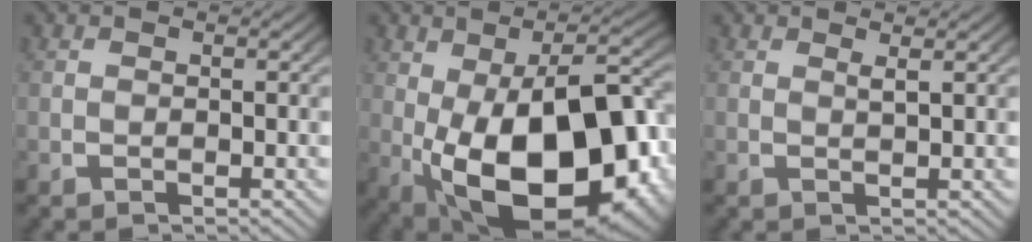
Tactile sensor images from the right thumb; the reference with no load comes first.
{"total": 20.6, "force": [-3.8, 12.1, 16.3], "torque": [-0.293, -0.072, -0.005]}
{"total": 1.1, "force": [0.9, 0.0, 0.6], "torque": [-0.011, 0.000, 0.018]}